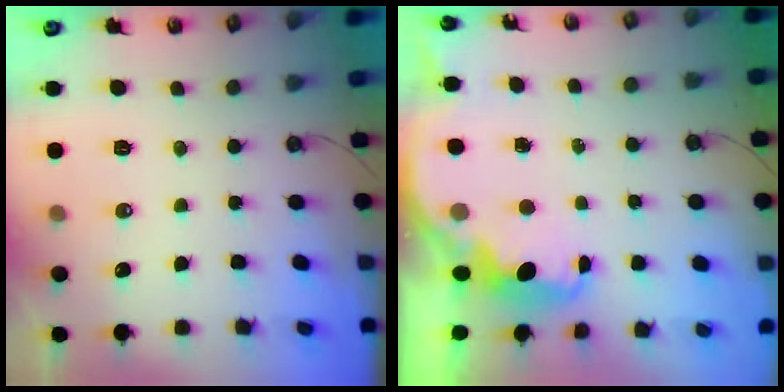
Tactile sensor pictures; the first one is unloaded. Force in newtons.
{"total": 2.7, "press": 2.6, "slide": 0.7}